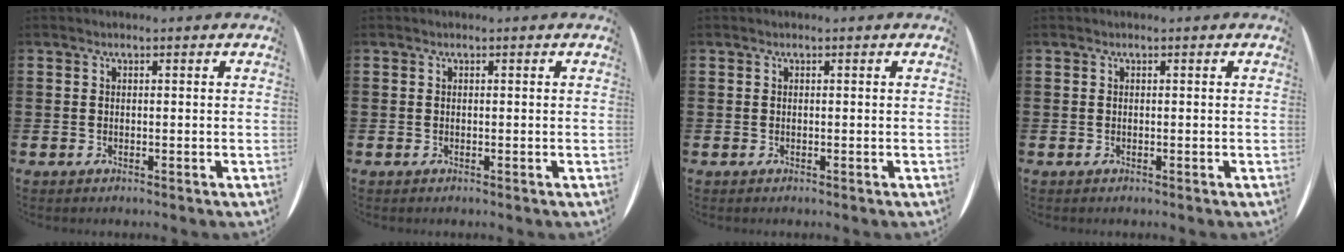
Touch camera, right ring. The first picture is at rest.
{"total": 0.0}
{"total": 0.0}
{"total": 0.0}